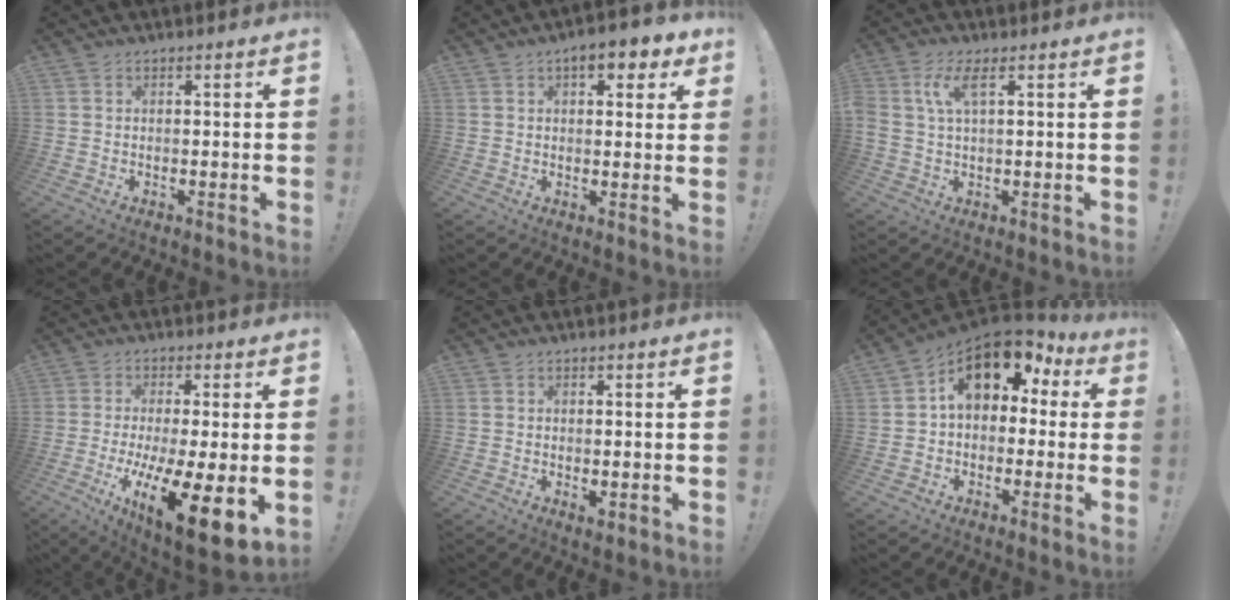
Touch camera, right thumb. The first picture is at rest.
{"total": 7.1, "force": [3.8, 3.1, 5.1], "torque": [-0.055, -0.013, 0.061]}
{"total": 5.9, "force": [2.2, 1.9, 5.1], "torque": [-0.098, 0.000, 0.039]}
{"total": 15.0, "force": [-5.1, 2.6, 13.9], "torque": [-0.212, 0.012, -0.077]}
{"total": 1.3, "force": [0.2, 0.5, 1.1], "torque": [-0.013, -0.003, 0.005]}
{"total": 12.0, "force": [5.5, 7.3, 7.8], "torque": [-0.113, -0.029, 0.099]}